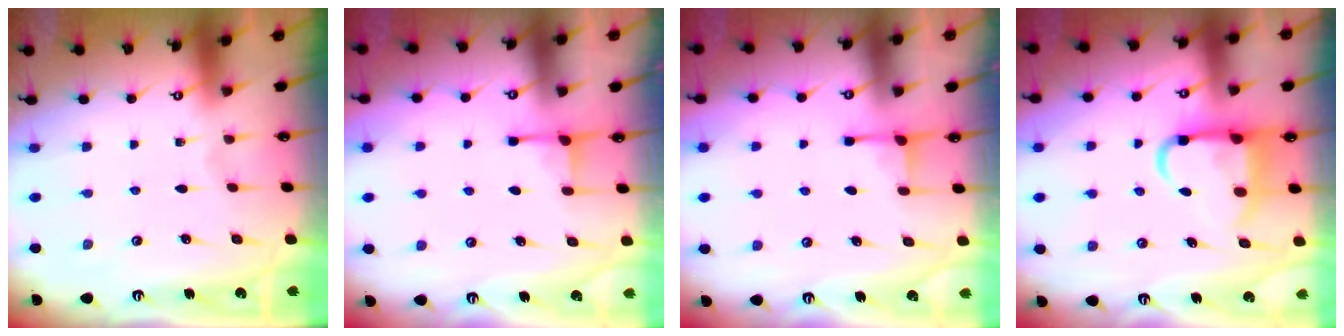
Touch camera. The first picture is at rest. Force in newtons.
{"total": 2.5, "press": 2.5, "slide": 0.5}
{"total": 2.5, "press": 2.5, "slide": 0.5}
{"total": 9.8, "press": 9.7, "slide": 1.4}